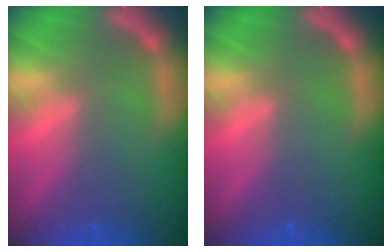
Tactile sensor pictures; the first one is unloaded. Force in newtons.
{"total": 0.0}